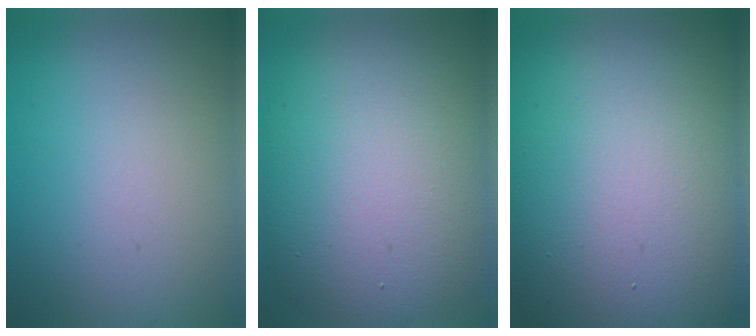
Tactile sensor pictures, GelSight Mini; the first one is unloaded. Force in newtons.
{"total": 12.5, "press": 12.4, "slide": 0.9}
{"total": 21.1, "press": 21.1, "slide": 1.1}